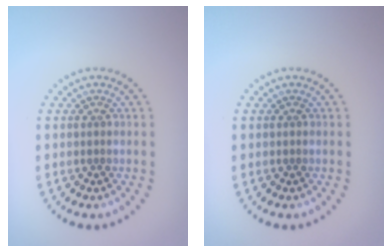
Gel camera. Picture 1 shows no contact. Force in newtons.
{"total": 0.0}